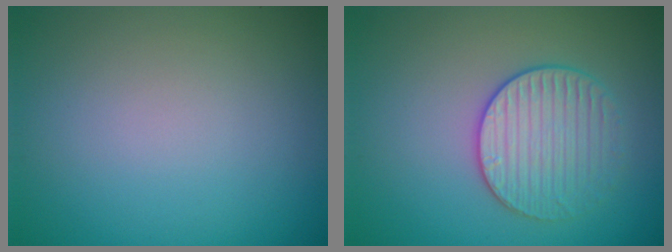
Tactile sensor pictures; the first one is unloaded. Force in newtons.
{"total": 3.2, "press": 3.1, "slide": 0.5}